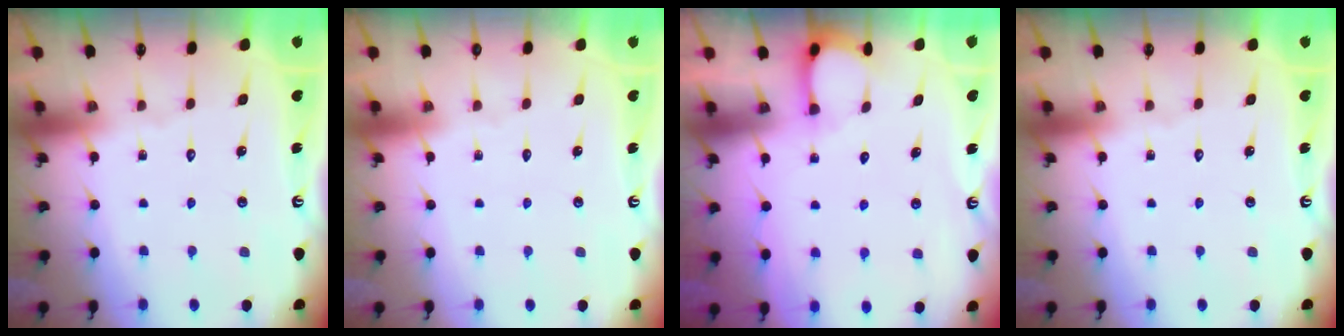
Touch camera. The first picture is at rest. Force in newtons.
{"total": 0.0}
{"total": 2.1, "press": 2.1, "slide": 0.3}
{"total": 0.0}